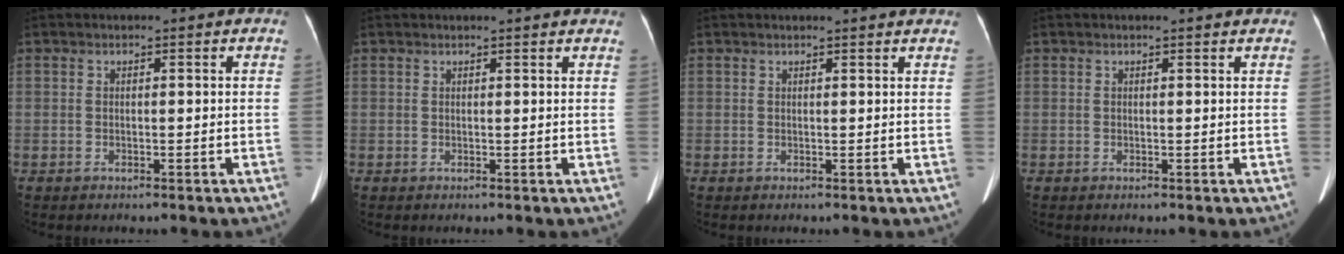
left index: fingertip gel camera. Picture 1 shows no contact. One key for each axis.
{"total": 4.0, "fx": 3.8, "fy": 0.2, "fz": 1.1, "tx": -0.016, "ty": 0.008, "tz": 0.031}
{"total": 4.0, "fx": 3.9, "fy": 0.1, "fz": 1.1, "tx": -0.017, "ty": 0.007, "tz": 0.034}
{"total": 1.2, "fx": 1.1, "fy": 0.2, "fz": 0.3, "tx": -0.015, "ty": 0.006, "tz": 0.009}